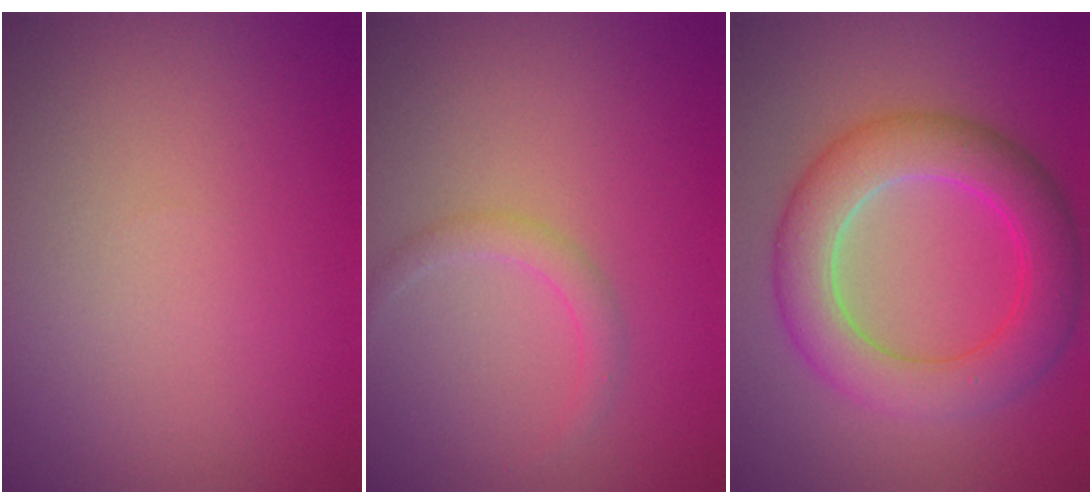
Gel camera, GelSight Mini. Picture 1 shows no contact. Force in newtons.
{"total": 1.4, "press": 1.4, "slide": 0.1}
{"total": 6.6, "press": 6.6, "slide": 0.4}